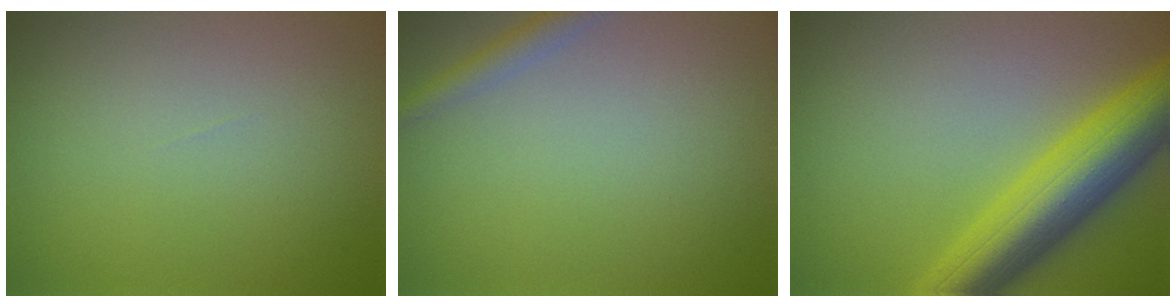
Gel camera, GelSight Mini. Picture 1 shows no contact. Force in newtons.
{"total": 1.8, "press": 1.8, "slide": 0.1}
{"total": 8.5, "press": 8.5, "slide": 0.3}